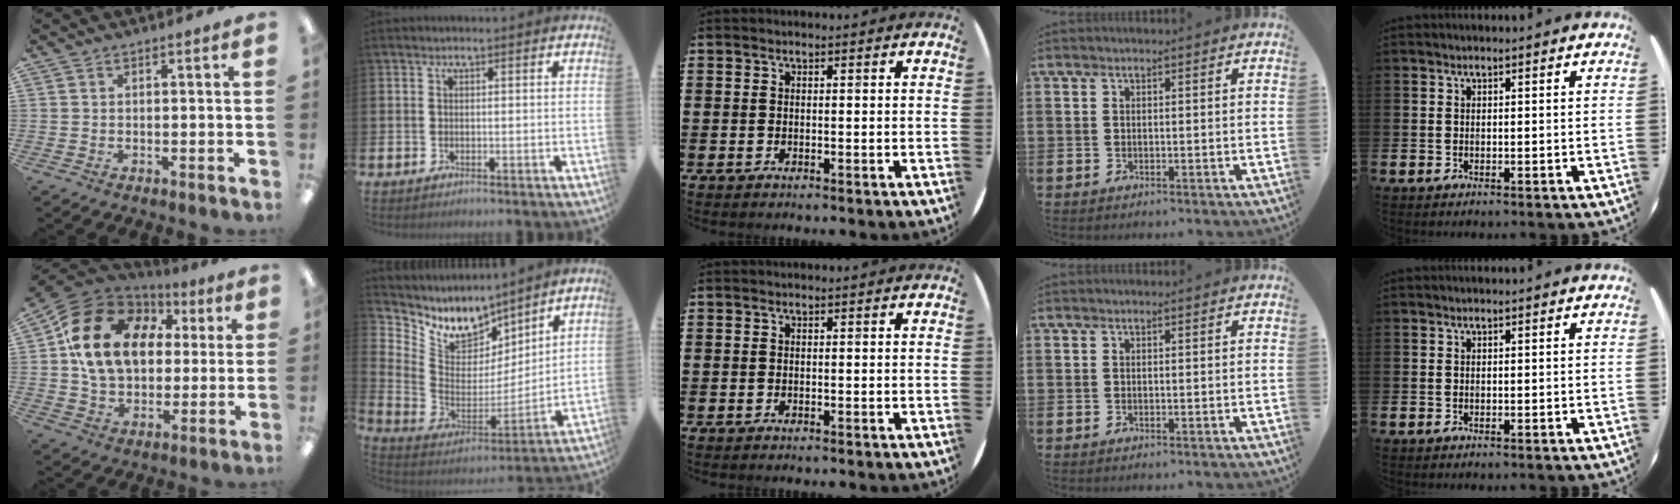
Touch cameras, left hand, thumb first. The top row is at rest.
{"thumb": {"total": 19.5, "force": [5.3, 14.8, 11.5], "torque": [-0.222, 0.004, 0.105]}, "index": {"total": 9.1, "force": [7.7, 4.6, 1.5], "torque": [-0.077, -0.058, 0.140]}}